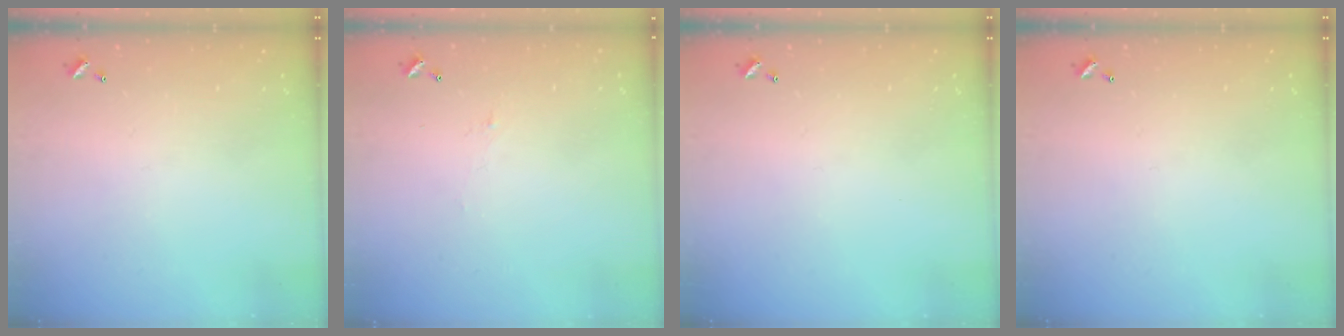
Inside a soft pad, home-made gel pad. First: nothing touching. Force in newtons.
{"total": 1.5, "press": 1.3, "slide": 0.6}
{"total": 0.0}
{"total": 0.0}